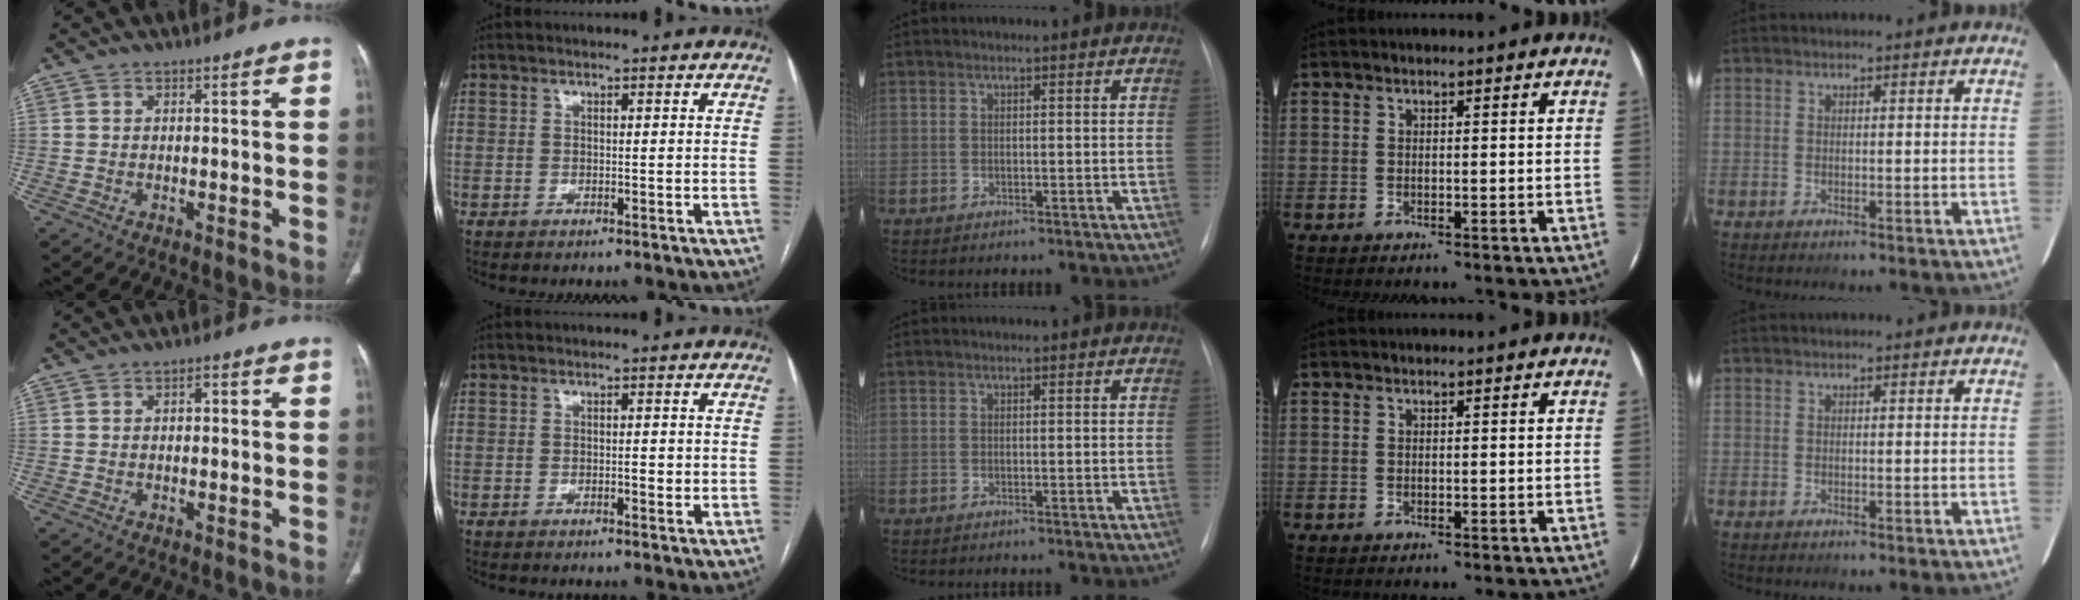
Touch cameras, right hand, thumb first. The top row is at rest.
{"thumb": {"total": 1.5, "force": [0.3, 0.9, 1.2], "torque": [-0.009, 0.006, 0.001]}, "index": {"total": 1.8, "force": [0.0, 0.5, 1.7], "torque": [-0.028, -0.001, 0.000]}}